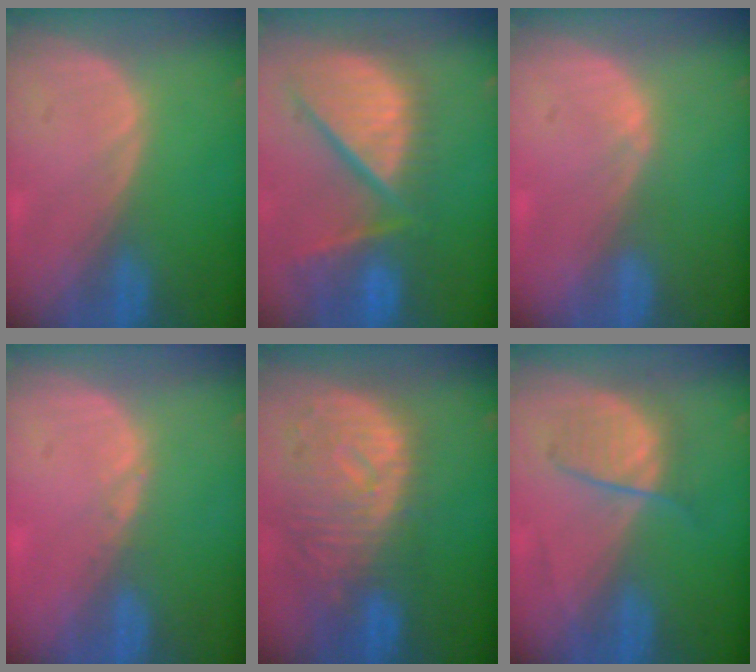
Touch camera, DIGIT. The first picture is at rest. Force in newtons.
{"total": 13.1, "press": 11.0, "slide": 7.2}
{"total": 0.7, "press": 0.7, "slide": 0.3}
{"total": 0.6, "press": 0.5, "slide": 0.3}
{"total": 11.5, "press": 10.0, "slide": 5.7}
{"total": 4.4, "press": 4.4, "slide": 0.6}